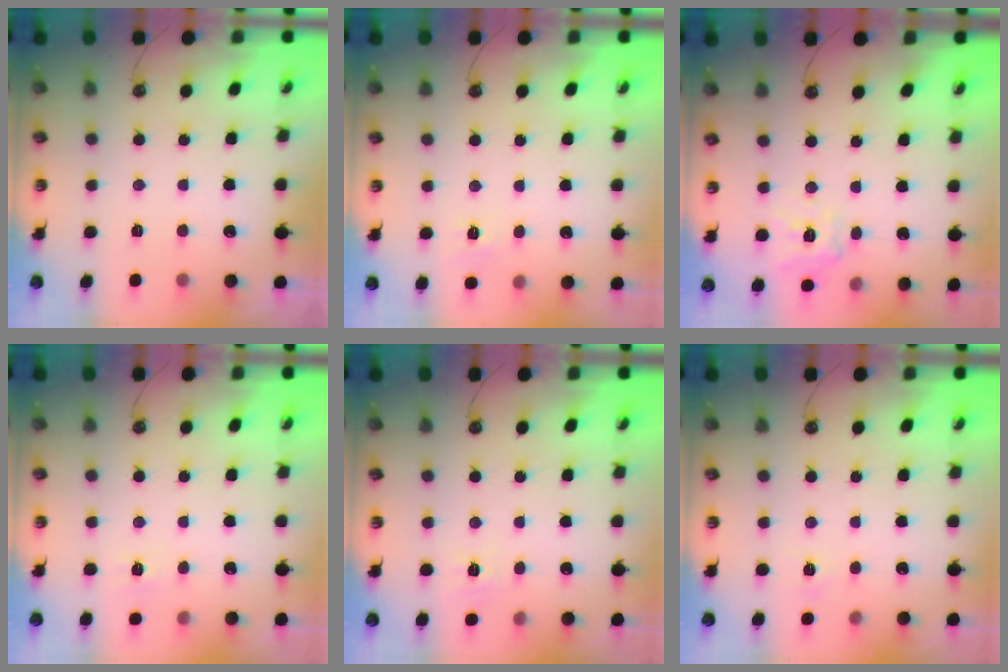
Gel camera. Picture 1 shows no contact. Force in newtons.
{"total": 5.0, "press": 4.9, "slide": 0.6}
{"total": 11.2, "press": 11.1, "slide": 1.2}
{"total": 5.3, "press": 5.3, "slide": 0.6}
{"total": 6.3, "press": 6.3, "slide": 0.6}
{"total": 4.4, "press": 4.3, "slide": 0.4}